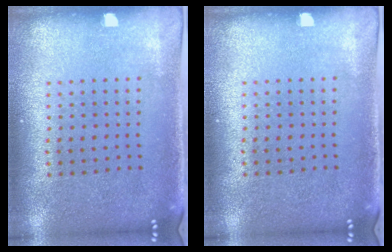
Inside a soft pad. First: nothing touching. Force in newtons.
{"total": 0.0}